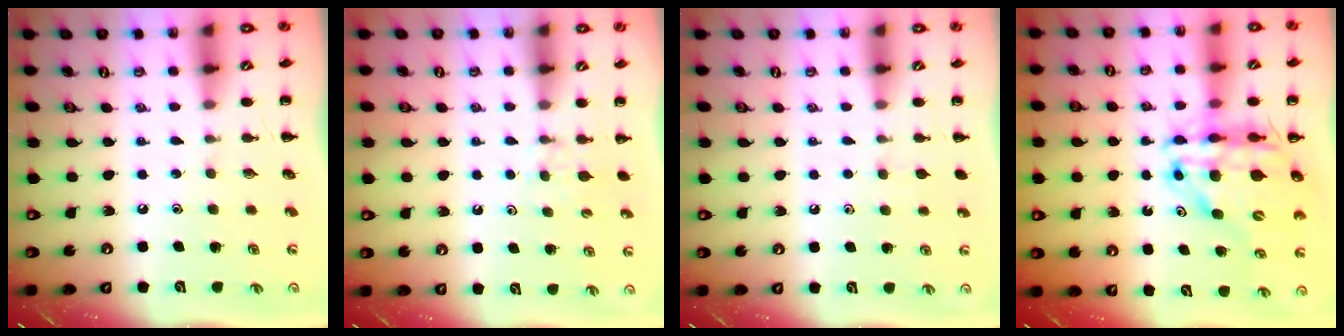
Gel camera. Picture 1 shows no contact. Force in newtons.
{"total": 4.3, "press": 4.1, "slide": 1.4}
{"total": 2.3, "press": 2.0, "slide": 1.1}
{"total": 16.2, "press": 15.6, "slide": 4.3}